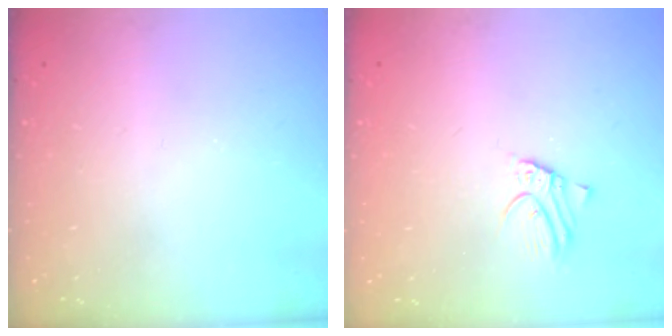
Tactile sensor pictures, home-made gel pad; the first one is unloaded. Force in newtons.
{"total": 2.4, "press": 2.4, "slide": 0.1}